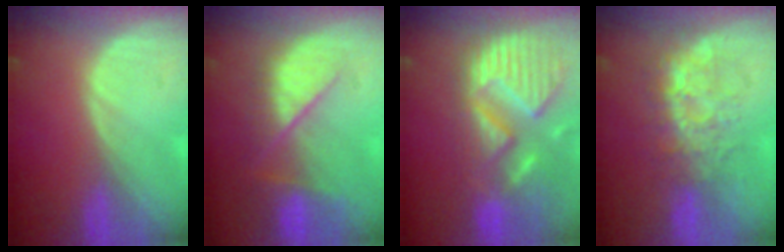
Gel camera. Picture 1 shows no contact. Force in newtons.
{"total": 9.6, "press": 8.2, "slide": 5.1}
{"total": 13.9, "press": 11.5, "slide": 7.7}
{"total": 7.6, "press": 7.1, "slide": 2.8}